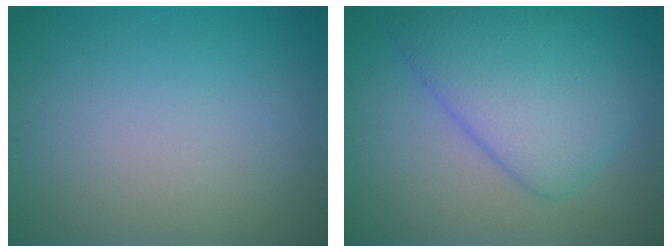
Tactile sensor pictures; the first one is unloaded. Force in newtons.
{"total": 7.2, "press": 7.2, "slide": 0.3}